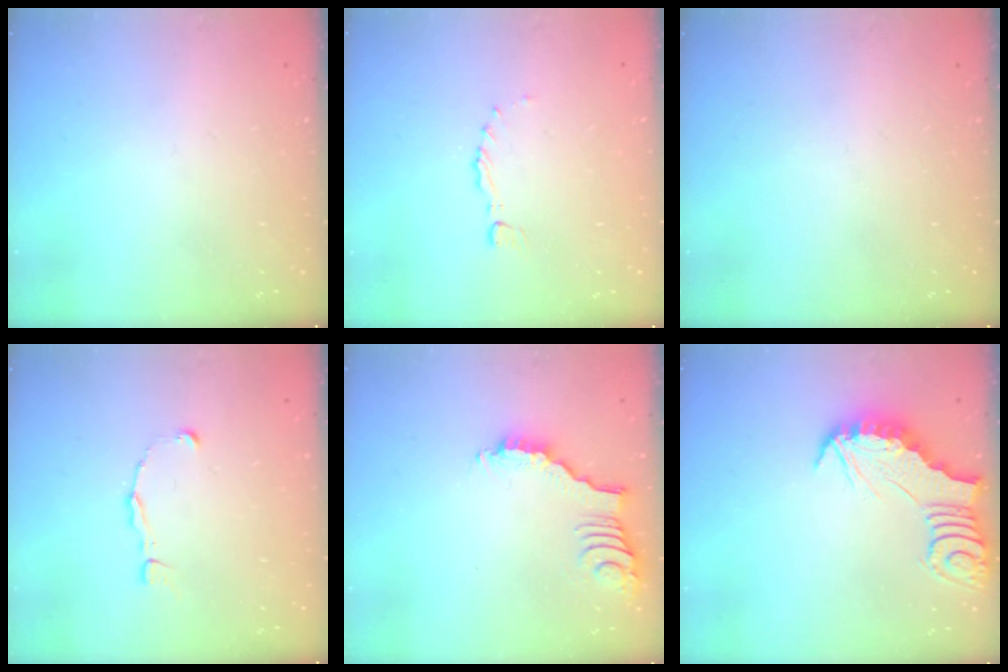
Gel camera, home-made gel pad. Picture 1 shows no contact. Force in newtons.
{"total": 0.0}
{"total": 0.0}
{"total": 1.2, "press": 1.2, "slide": 0.1}
{"total": 3.0, "press": 3.0, "slide": 0.4}
{"total": 3.0, "press": 3.0, "slide": 0.3}